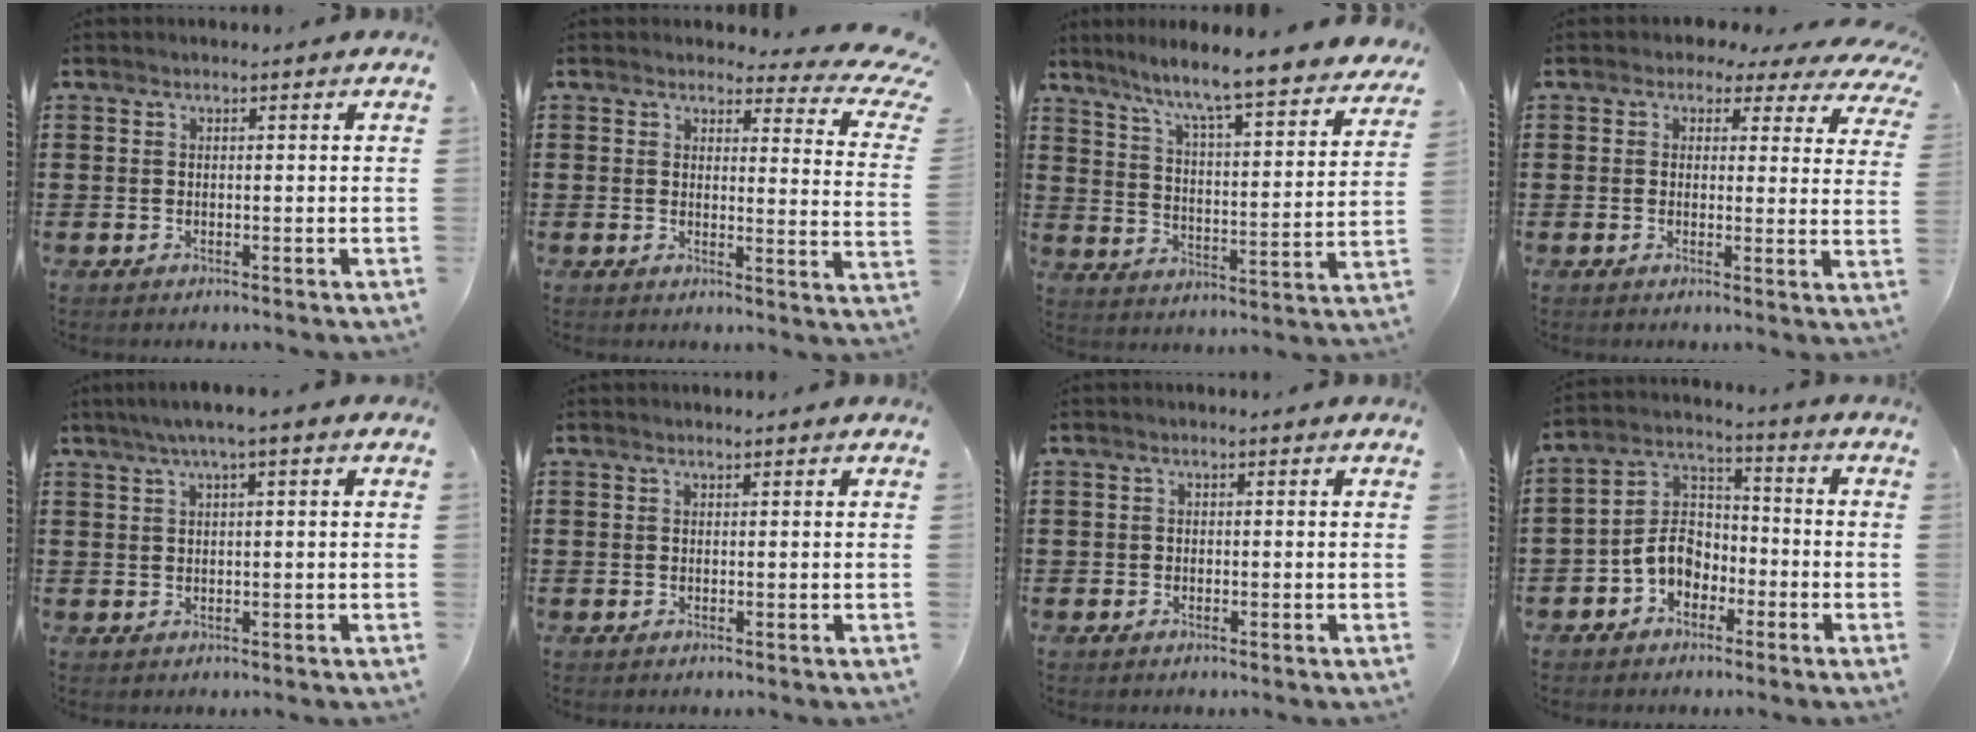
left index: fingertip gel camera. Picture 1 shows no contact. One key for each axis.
{"total": 4.0, "fx": 3.0, "fy": 1.7, "fz": 1.9, "tx": -0.039, "ty": -0.017, "tz": 0.049}
{"total": 7.1, "fx": 6.2, "fy": -0.6, "fz": 3.3, "tx": -0.084, "ty": -0.056, "tz": 0.094}
{"total": 2.5, "fx": 1.8, "fy": 1.5, "fz": 0.9, "tx": -0.024, "ty": -0.009, "tz": 0.026}
{"total": 2.6, "fx": 0.7, "fy": 0.1, "fz": 2.5, "tx": -0.045, "ty": 0.000, "tz": 0.010}
{"total": 0.0}
{"total": 0.6, "fx": -0.4, "fy": 0.5, "fz": 0.1, "tx": -0.003, "ty": 0.001, "tz": -0.009}
{"total": 6.6, "fx": -2.9, "fy": 4.9, "fz": 3.4, "tx": -0.089, "ty": 0.008, "tz": -0.062}